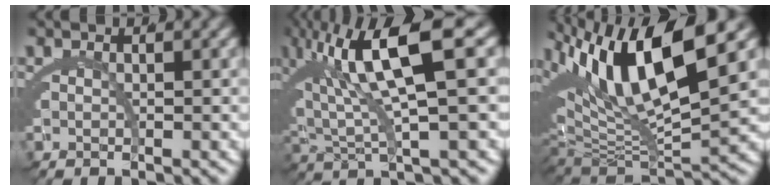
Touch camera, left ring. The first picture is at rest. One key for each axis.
{"total": 10.1, "fx": 2.9, "fy": 3.7, "fz": 8.9, "tx": -0.160, "ty": 0.022, "tz": 0.044}
{"total": 13.1, "fx": 3.4, "fy": 6.9, "fz": 10.6, "tx": -0.183, "ty": 0.011, "tz": 0.057}